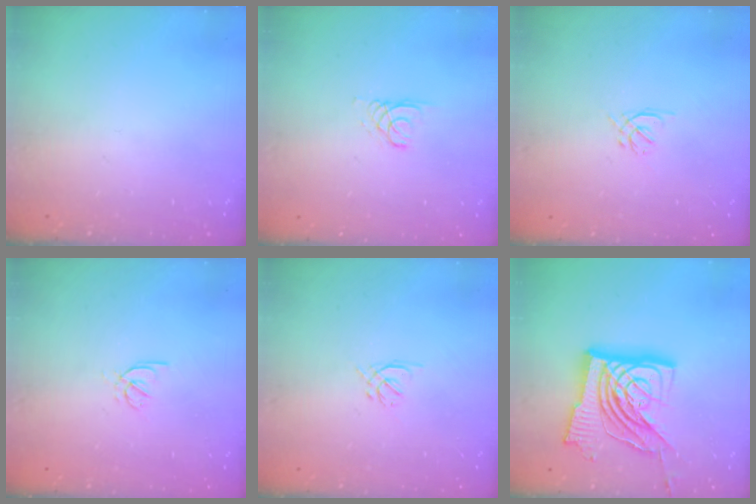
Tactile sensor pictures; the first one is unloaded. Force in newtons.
{"total": 1.3, "press": 1.3, "slide": 0.1}
{"total": 1.3, "press": 1.2, "slide": 0.5}
{"total": 2.4, "press": 2.4, "slide": 0.5}
{"total": 1.3, "press": 1.2, "slide": 0.5}
{"total": 26.7, "press": 26.5, "slide": 3.2}